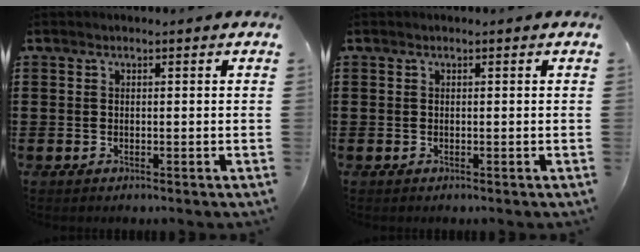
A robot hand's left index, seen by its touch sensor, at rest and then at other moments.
{"total": 0.0}